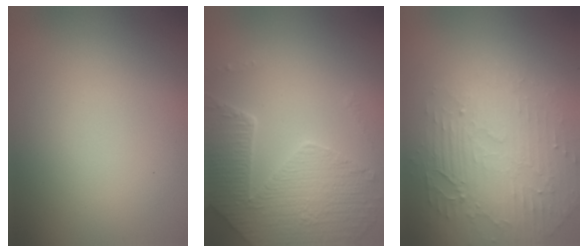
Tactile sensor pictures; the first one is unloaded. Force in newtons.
{"total": 5.7, "press": 4.8, "slide": 2.9}
{"total": 5.7, "press": 3.3, "slide": 4.6}